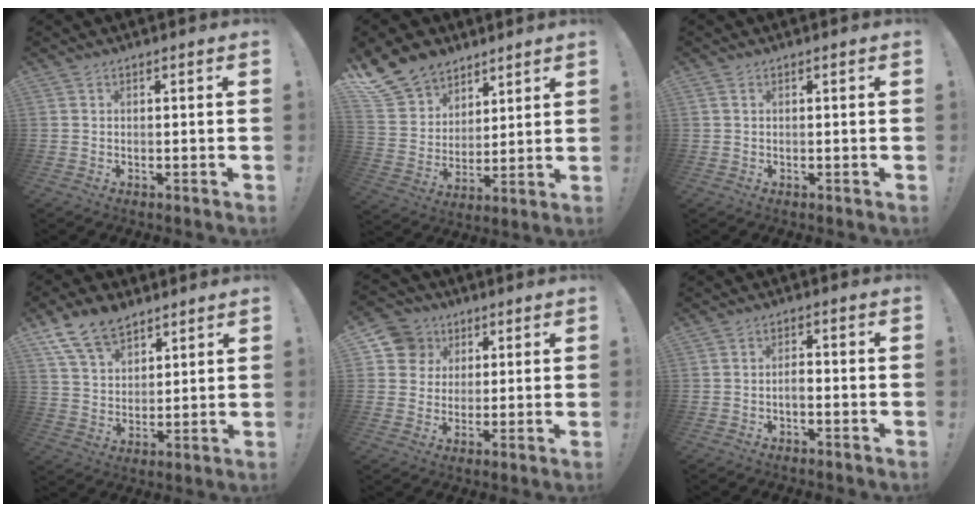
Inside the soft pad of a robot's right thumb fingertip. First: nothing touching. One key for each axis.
{"total": 13.1, "fx": 9.6, "fy": 8.6, "fz": 2.8, "tx": -0.069, "ty": -0.068, "tz": 0.192}
{"total": 0.5, "fx": 0.2, "fy": 0.2, "fz": 0.4, "tx": -0.018, "ty": 0.004, "tz": 0.006}
{"total": 12.5, "fx": 8.8, "fy": 7.2, "fz": 5.2, "tx": -0.096, "ty": -0.047, "tz": 0.170}
{"total": 9.9, "fx": 3.5, "fy": 9.0, "fz": 2.2, "tx": -0.030, "ty": -0.013, "tz": 0.073}
{"total": 2.8, "fx": -1.1, "fy": 1.2, "fz": 2.3, "tx": -0.046, "ty": 0.007, "tz": -0.019}